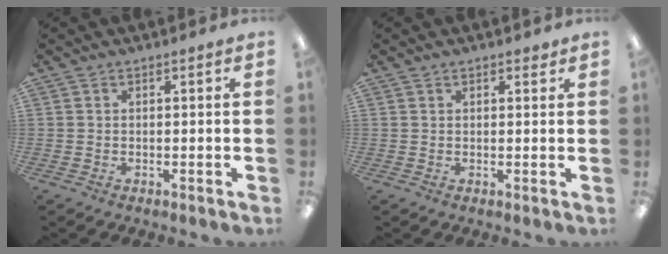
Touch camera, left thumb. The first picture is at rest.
{"total": 1.6, "force": [1.1, 0.8, 0.8], "torque": [-0.009, -0.001, 0.018]}